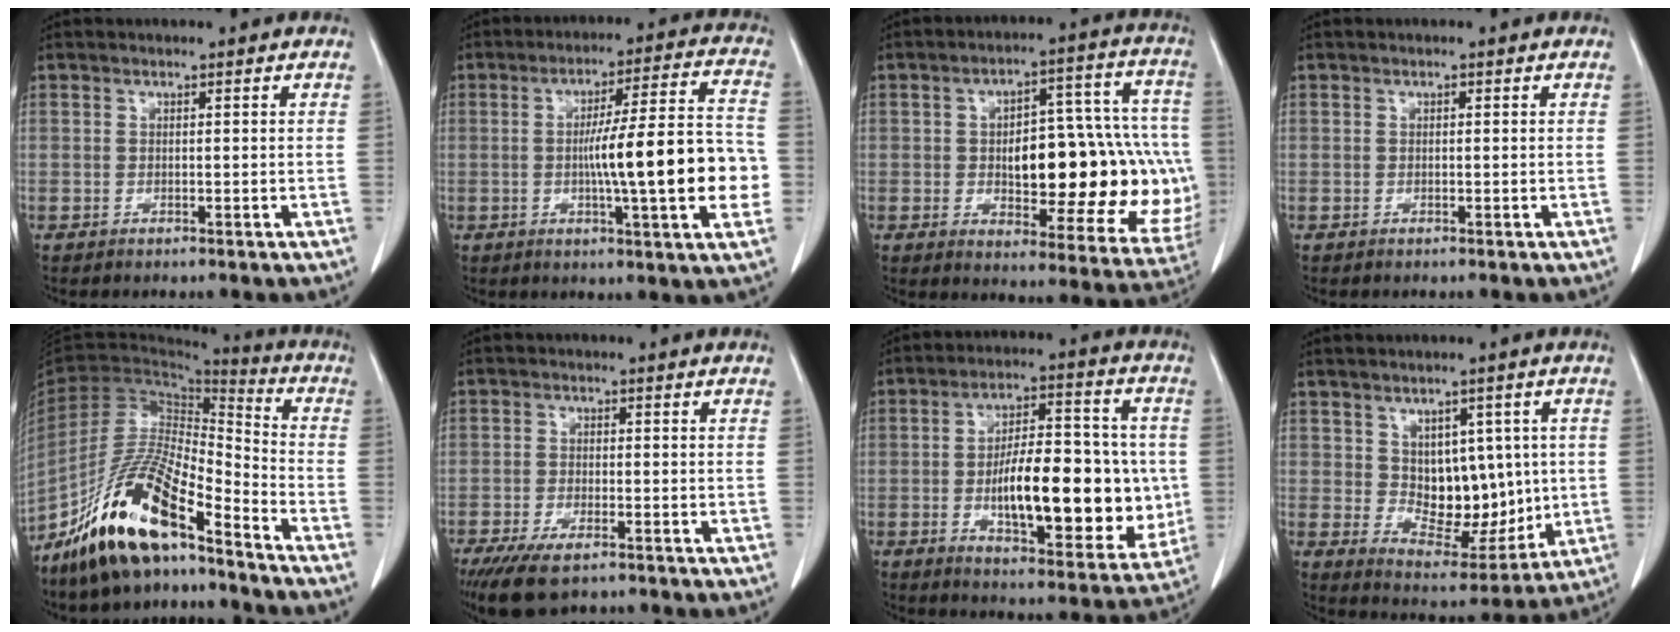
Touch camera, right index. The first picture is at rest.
{"total": 16.2, "force": [-2.4, 0.9, 16.0], "torque": [-0.233, 0.011, -0.037]}
{"total": 24.4, "force": [-1.9, 9.5, 22.4], "torque": [-0.221, 0.042, 0.004]}
{"total": 0.0}
{"total": 17.0, "force": [-12.2, 3.7, 11.3], "torque": [-0.214, -0.006, -0.224]}
{"total": 7.7, "force": [-5.5, 2.6, 4.7], "torque": [-0.081, -0.014, -0.093]}
{"total": 20.0, "force": [-1.9, 7.3, 18.5], "torque": [-0.276, 0.011, -0.018]}
{"total": 10.4, "force": [1.3, 6.5, 8.0], "torque": [-0.099, 0.007, 0.047]}